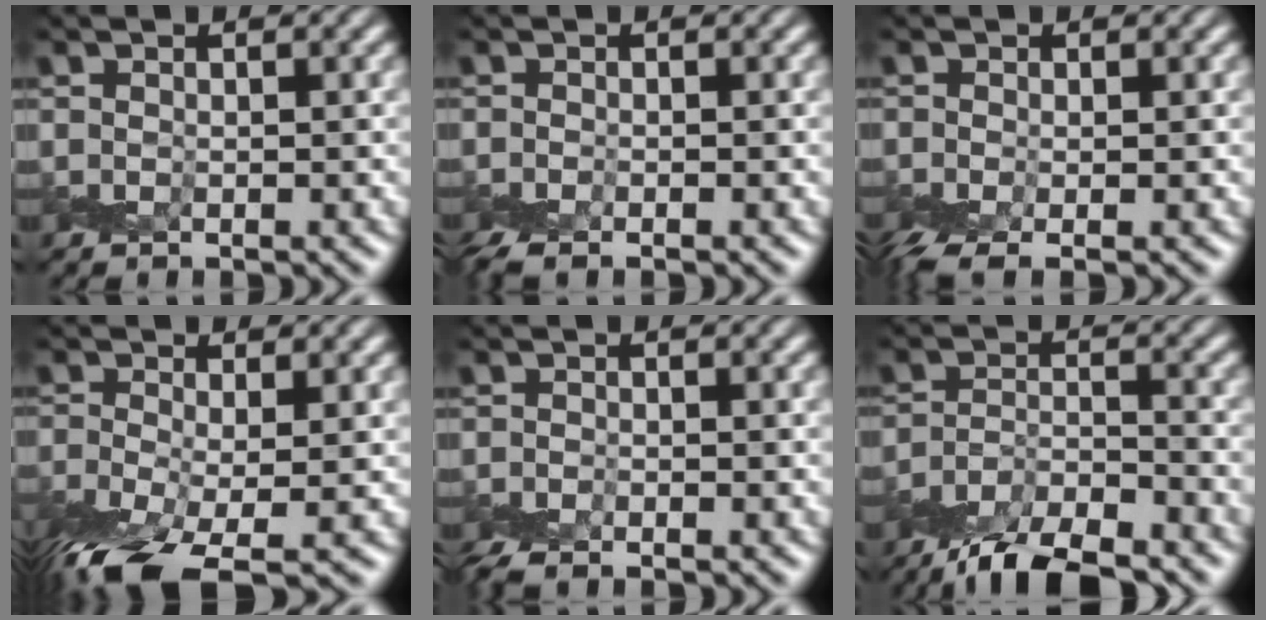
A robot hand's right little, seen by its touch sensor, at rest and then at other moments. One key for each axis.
{"total": 1.8, "fx": -1.6, "fy": 0.3, "fz": 0.8, "tx": -0.021, "ty": -0.007, "tz": -0.041}
{"total": 3.0, "fx": -1.9, "fy": 0.9, "fz": 2.1, "tx": -0.048, "ty": -0.009, "tz": -0.042}
{"total": 8.1, "fx": -5.1, "fy": 2.6, "fz": 5.8, "tx": -0.125, "ty": -0.035, "tz": -0.099}
{"total": 1.8, "fx": -1.7, "fy": 0.1, "fz": 0.5, "tx": -0.014, "ty": -0.008, "tz": -0.043}
{"total": 6.9, "fx": -6.0, "fy": 1.2, "fz": 3.1, "tx": -0.053, "ty": -0.005, "tz": -0.109}